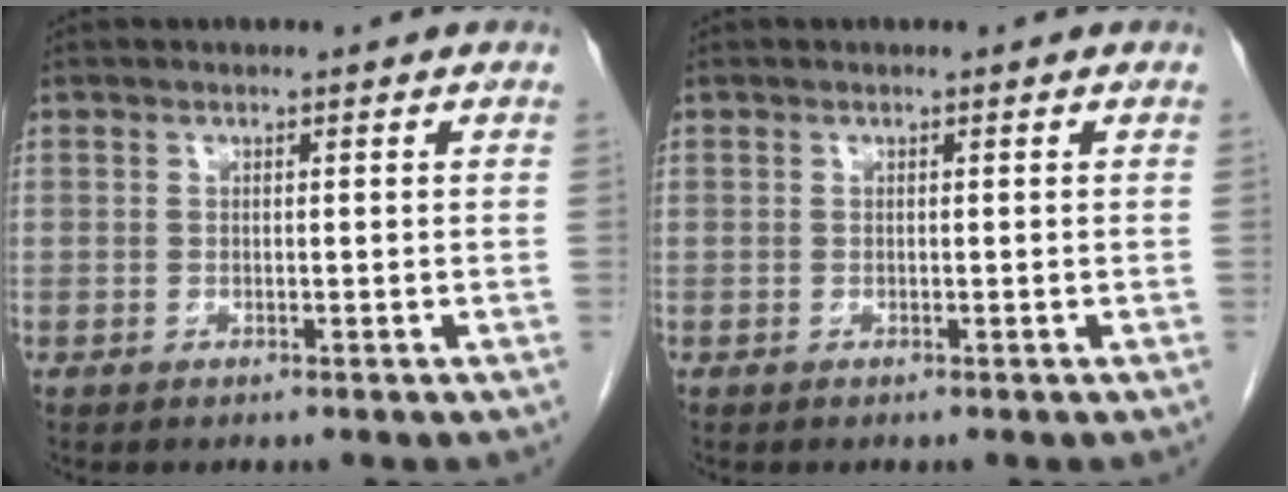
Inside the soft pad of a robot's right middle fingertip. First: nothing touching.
{"total": 0.0}